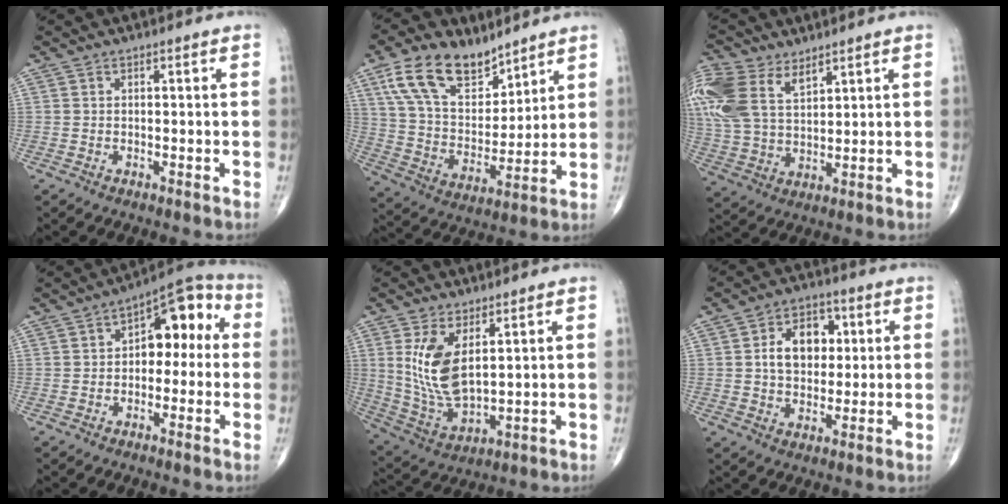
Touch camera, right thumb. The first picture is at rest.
{"total": 16.2, "force": [10.3, 8.7, 9.1], "torque": [-0.133, -0.042, 0.200]}
{"total": 17.5, "force": [8.8, 10.5, 10.9], "torque": [-0.270, 0.000, 0.176]}
{"total": 10.8, "force": [0.8, 6.4, 8.6], "torque": [-0.077, 0.039, -0.004]}
{"total": 11.6, "force": [3.5, 5.6, 9.5], "torque": [-0.186, -0.024, 0.086]}
{"total": 9.8, "force": [1.7, 6.9, 6.7], "torque": [-0.075, 0.007, 0.025]}